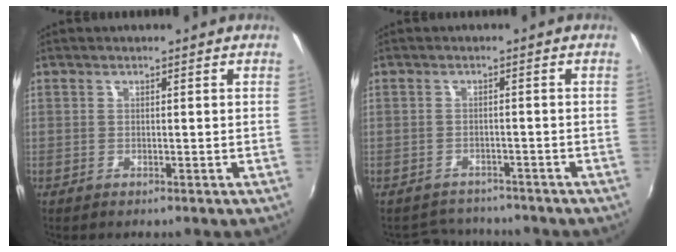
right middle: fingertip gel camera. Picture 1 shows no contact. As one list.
[{"total": 5.5, "force": [-5.2, 1.8, 0.4], "torque": [-0.022, 0.005, -0.079]}]